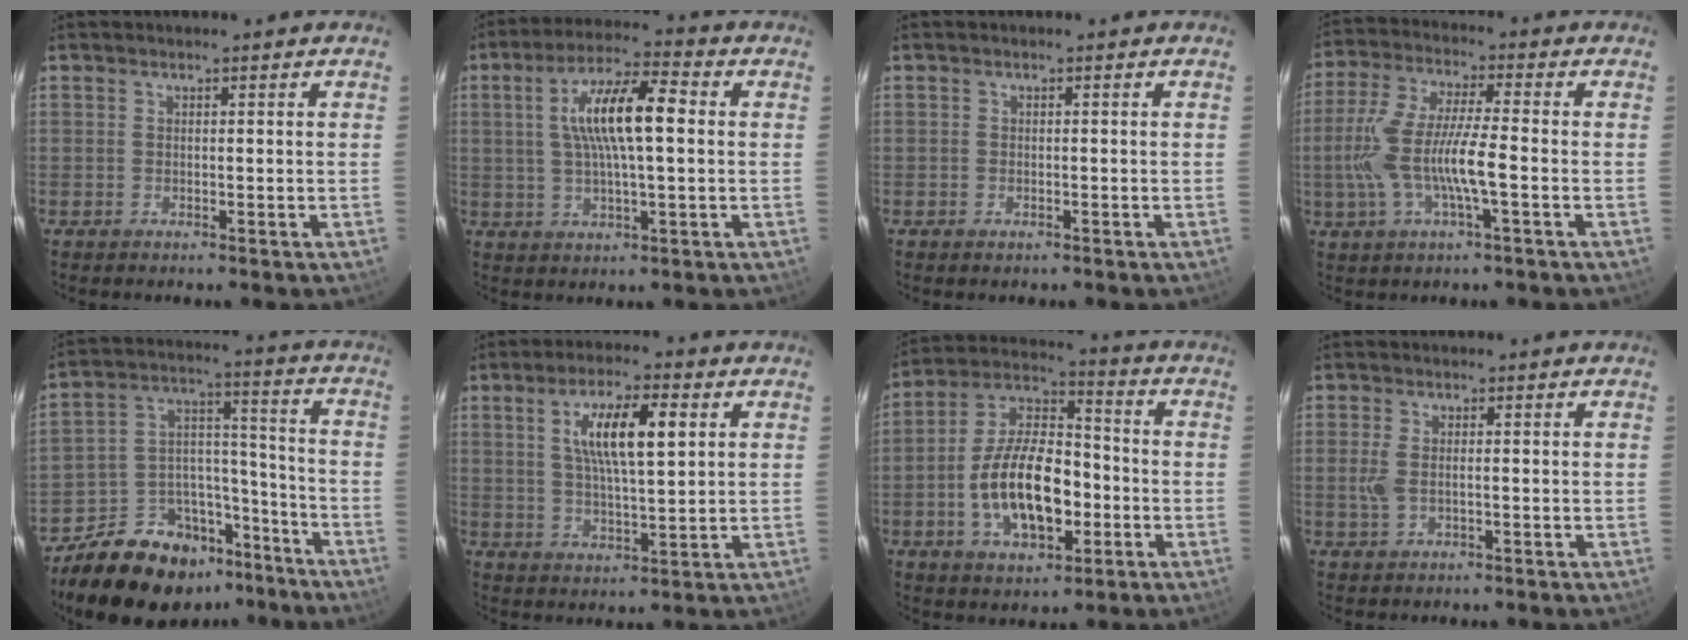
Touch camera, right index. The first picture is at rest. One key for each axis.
{"total": 11.9, "fx": 1.6, "fy": 2.7, "fz": 11.5, "tx": -0.210, "ty": 0.016, "tz": 0.028}
{"total": 0.8, "fx": -0.5, "fy": 0.6, "fz": 0.3, "tx": -0.005, "ty": -0.002, "tz": -0.007}
{"total": 12.5, "fx": -2.7, "fy": 2.1, "fz": 12.0, "tx": -0.249, "ty": -0.003, "tz": -0.049}
{"total": 19.2, "fx": -14.1, "fy": 10.6, "fz": 7.7, "tx": -0.157, "ty": 0.059, "tz": -0.203}
{"total": 10.5, "fx": 3.2, "fy": 2.7, "fz": 9.6, "tx": -0.174, "ty": 0.008, "tz": 0.058}
{"total": 16.9, "fx": -4.1, "fy": 8.4, "fz": 14.1, "tx": -0.274, "ty": 0.013, "tz": -0.066}
{"total": 3.4, "fx": -0.3, "fy": 1.6, "fz": 3.0, "tx": -0.065, "ty": -0.002, "tz": -0.004}